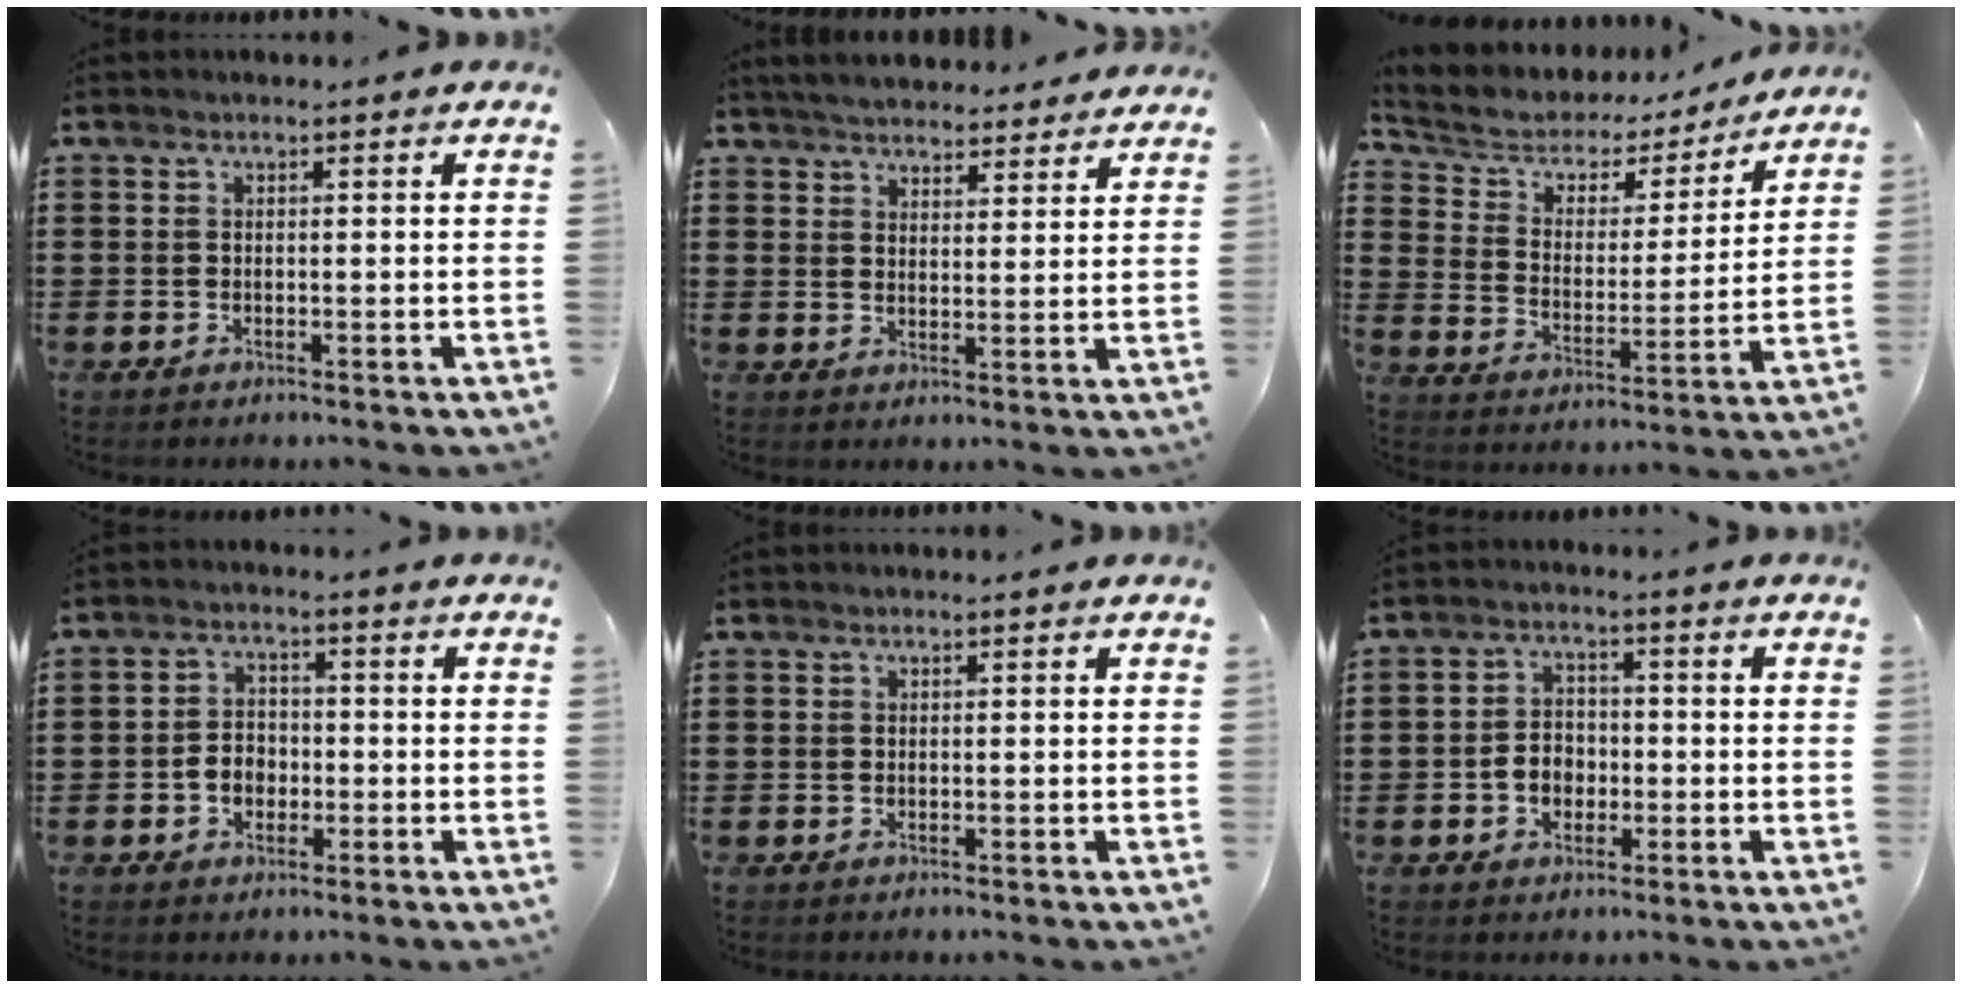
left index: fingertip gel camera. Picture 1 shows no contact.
{"total": 4.5, "force": [4.4, 0.6, 0.6], "torque": [-0.027, -0.013, 0.079]}
{"total": 4.8, "force": [3.8, 2.8, 0.8], "torque": [-0.048, -0.023, 0.058]}
{"total": 3.6, "force": [-1.1, 2.8, 2.0], "torque": [-0.044, 0.006, -0.023]}
{"total": 0.0}
{"total": 3.9, "force": [-1.1, 3.1, 2.2], "torque": [-0.048, 0.007, -0.024]}